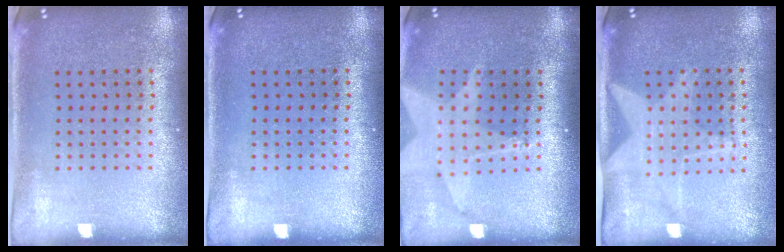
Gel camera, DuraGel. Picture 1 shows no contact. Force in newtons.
{"total": 0.0}
{"total": 2.0, "press": 1.6, "slide": 1.3}
{"total": 1.4, "press": 1.4, "slide": 0.2}